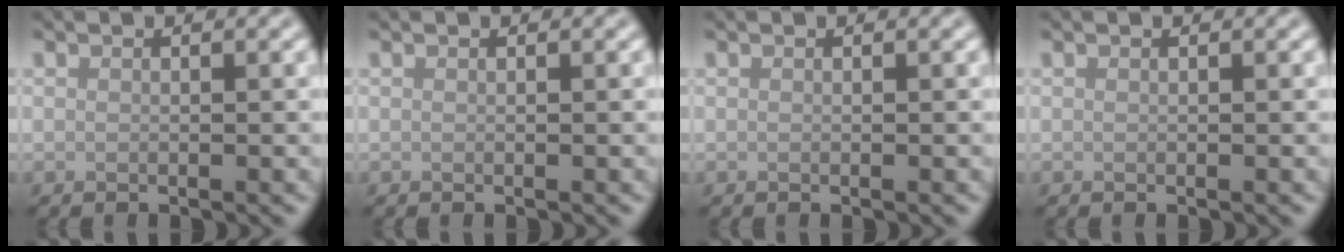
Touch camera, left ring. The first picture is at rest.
{"total": 0.0}
{"total": 0.0}
{"total": 0.0}